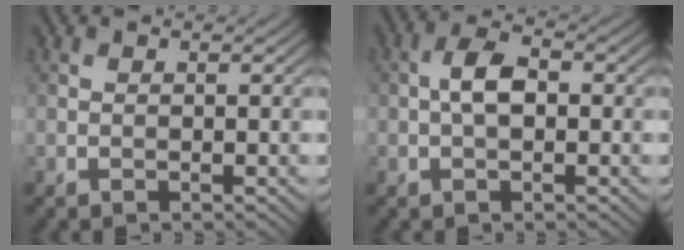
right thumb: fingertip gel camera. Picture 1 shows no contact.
{"total": 3.9, "force": [-0.1, 2.0, 3.4], "torque": [-0.067, 0.012, -0.007]}